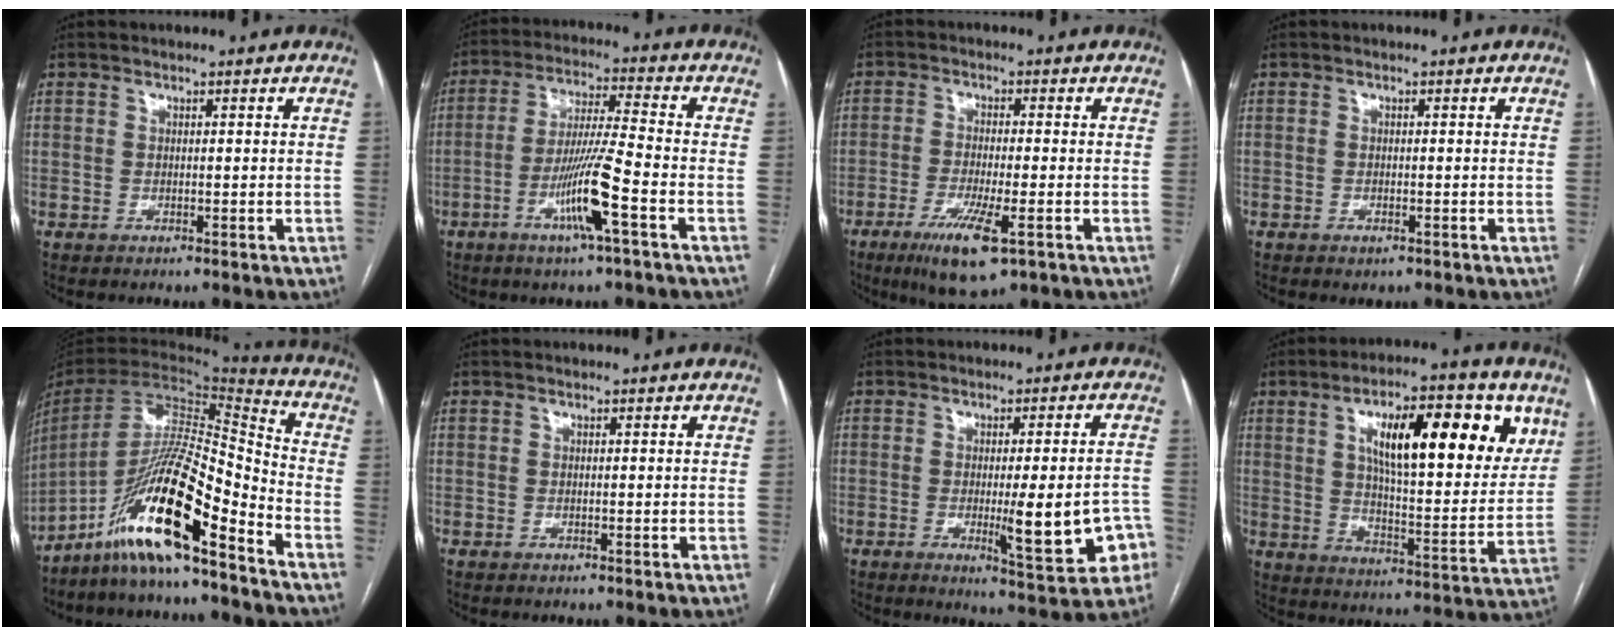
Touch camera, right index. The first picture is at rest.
{"total": 10.3, "force": [-4.2, -0.7, 9.4], "torque": [-0.183, -0.008, -0.082]}
{"total": 8.6, "force": [-4.4, 1.3, 7.3], "torque": [-0.139, -0.022, -0.071]}
{"total": 0.9, "force": [-0.5, 0.4, 0.6], "torque": [-0.010, -0.002, -0.004]}
{"total": 17.2, "force": [-11.2, 1.6, 13.0], "torque": [-0.253, -0.001, -0.205]}
{"total": 0.0}
{"total": 11.5, "force": [-3.3, 1.9, 10.8], "torque": [-0.132, -0.001, -0.034]}
{"total": 21.0, "force": [8.6, 6.0, 18.1], "torque": [-0.262, 0.018, 0.132]}